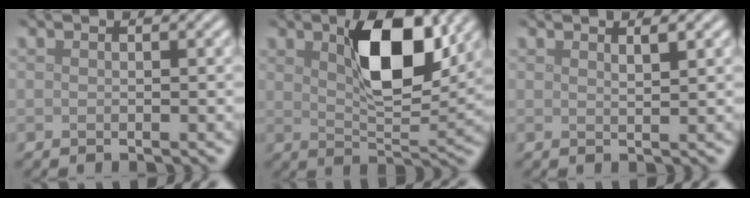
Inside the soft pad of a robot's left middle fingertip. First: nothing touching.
{"total": 8.0, "force": [3.0, 3.3, 6.6], "torque": [-0.107, 0.002, 0.051]}
{"total": 1.2, "force": [0.8, 0.3, 0.8], "torque": [-0.008, 0.002, 0.011]}